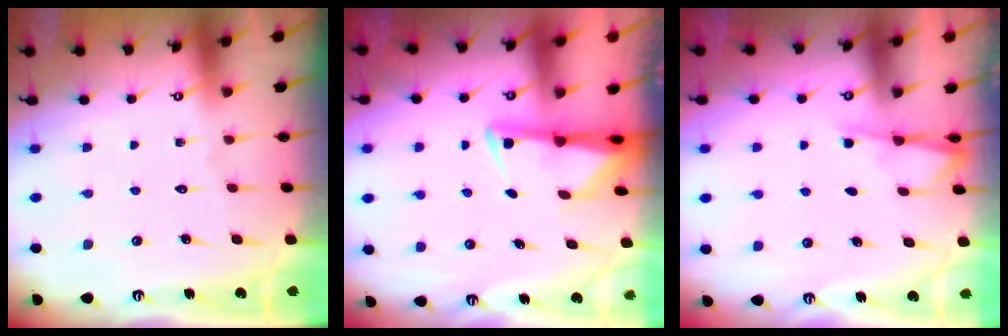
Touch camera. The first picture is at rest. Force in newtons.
{"total": 3.0, "press": 2.9, "slide": 0.6}
{"total": 2.7, "press": 2.7, "slide": 0.5}